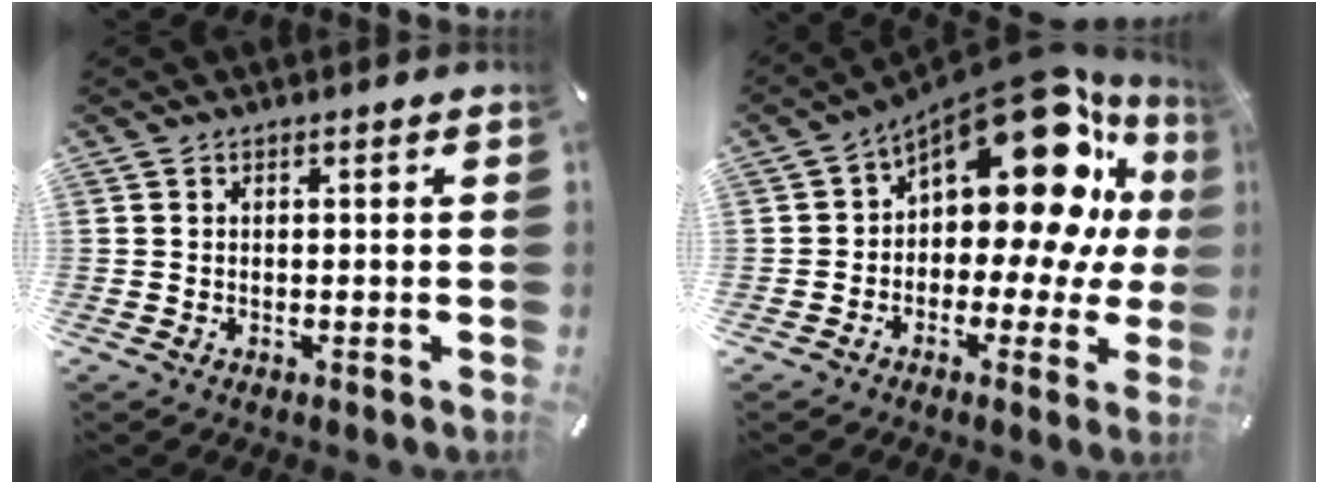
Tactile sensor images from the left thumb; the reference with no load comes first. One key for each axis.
{"total": 21.4, "fx": 9.0, "fy": 11.0, "fz": 15.9, "tx": -0.228, "ty": -0.069, "tz": 0.151}